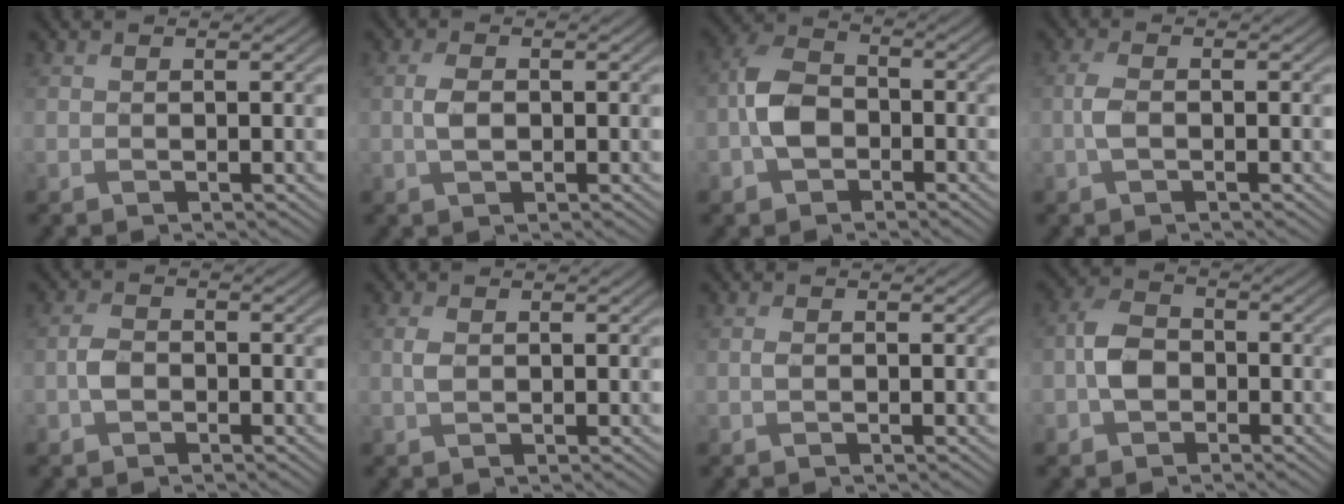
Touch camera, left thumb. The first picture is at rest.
{"total": 1.8, "force": [0.4, 0.8, 1.6], "torque": [-0.035, 0.006, 0.006]}
{"total": 5.5, "force": [-1.5, 3.9, 3.7], "torque": [-0.079, 0.012, -0.040]}
{"total": 1.6, "force": [0.0, 0.3, 1.6], "torque": [-0.038, 0.008, -0.007]}
{"total": 1.5, "force": [-0.4, 1.1, 1.0], "torque": [-0.021, 0.009, -0.017]}
{"total": 1.3, "force": [0.7, 0.4, 0.9], "torque": [-0.024, 0.007, 0.015]}
{"total": 0.6, "force": [0.4, 0.0, 0.4], "torque": [-0.011, 0.007, 0.007]}
{"total": 4.1, "force": [-0.9, 3.0, 2.6], "torque": [-0.053, 0.009, -0.029]}